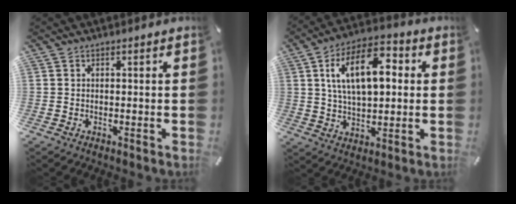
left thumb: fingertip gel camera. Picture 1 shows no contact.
{"total": 15.6, "force": [4.8, 7.9, 12.5], "torque": [-0.216, 0.002, 0.078]}